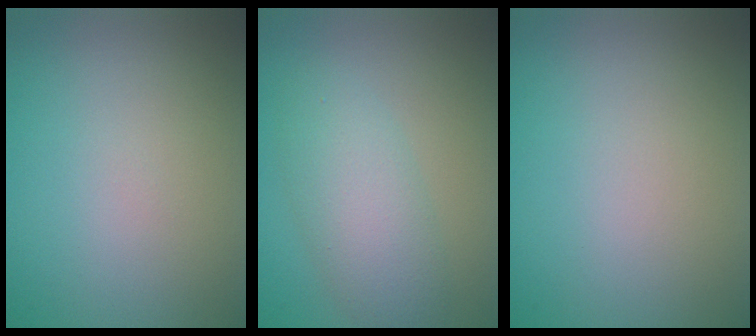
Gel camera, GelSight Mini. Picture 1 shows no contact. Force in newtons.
{"total": 4.4, "press": 4.4, "slide": 0.1}
{"total": 0.0}